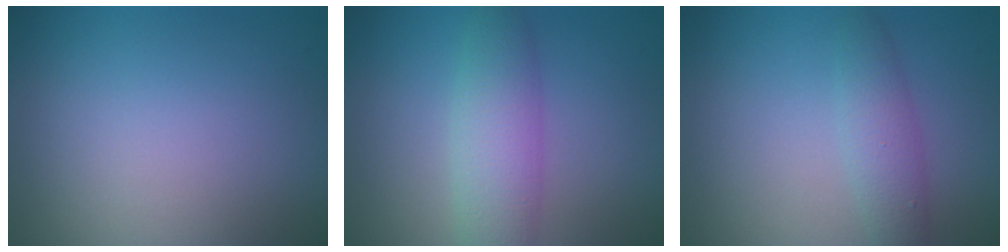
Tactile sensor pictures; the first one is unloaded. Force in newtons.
{"total": 5.0, "press": 5.0, "slide": 0.1}
{"total": 2.8, "press": 2.8, "slide": 0.0}